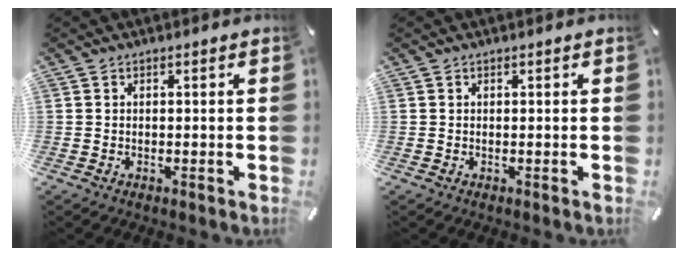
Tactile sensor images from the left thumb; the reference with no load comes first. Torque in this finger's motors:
{"motor_torque": [0.00, 0.00, 0.00, 0.00, 0.00]}